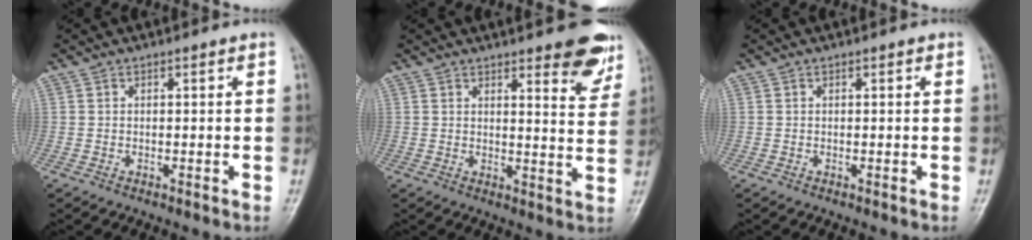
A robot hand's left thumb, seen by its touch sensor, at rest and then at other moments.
{"total": 9.5, "force": [6.5, 2.9, 6.4], "torque": [-0.045, -0.038, 0.073]}
{"total": 0.0}